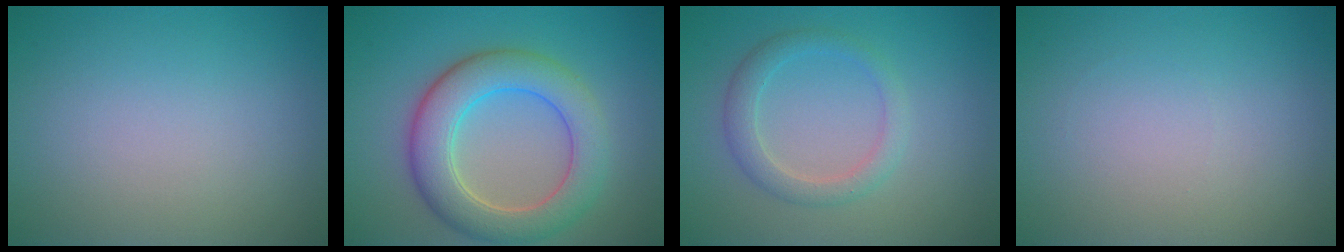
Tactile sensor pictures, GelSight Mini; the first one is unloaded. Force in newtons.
{"total": 6.8, "press": 6.8, "slide": 0.5}
{"total": 2.5, "press": 2.5, "slide": 0.1}
{"total": 0.0}